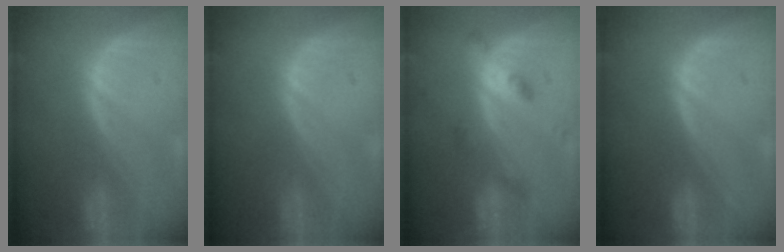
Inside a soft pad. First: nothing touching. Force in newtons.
{"total": 0.0}
{"total": 4.5, "press": 4.1, "slide": 1.8}
{"total": 0.0}